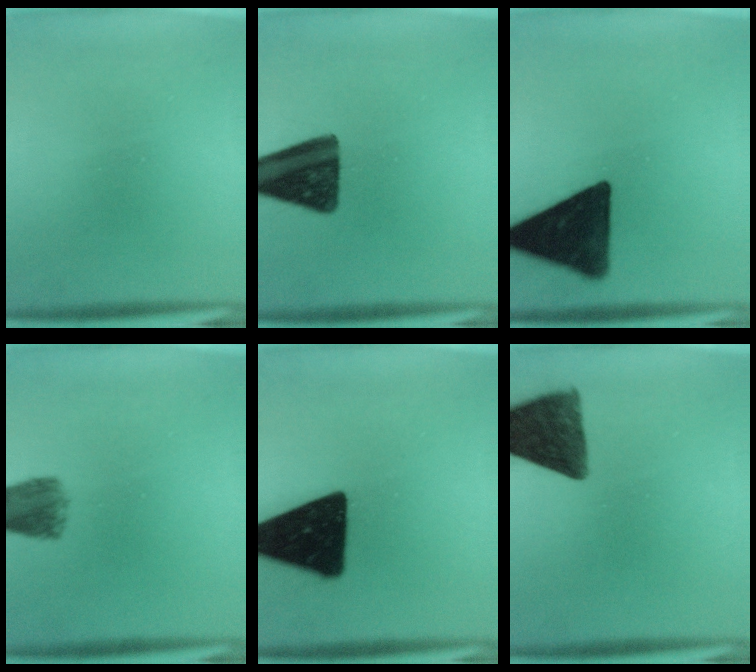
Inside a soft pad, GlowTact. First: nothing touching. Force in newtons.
{"total": 14.7}
{"total": 16.7}
{"total": 5.3}
{"total": 19.3}
{"total": 11.2}